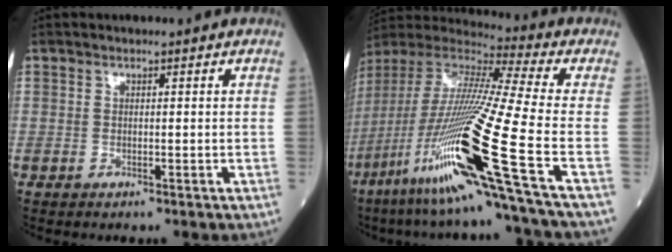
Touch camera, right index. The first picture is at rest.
{"total": 26.4, "force": [-10.4, -0.7, 24.2], "torque": [-0.479, -0.051, -0.200]}